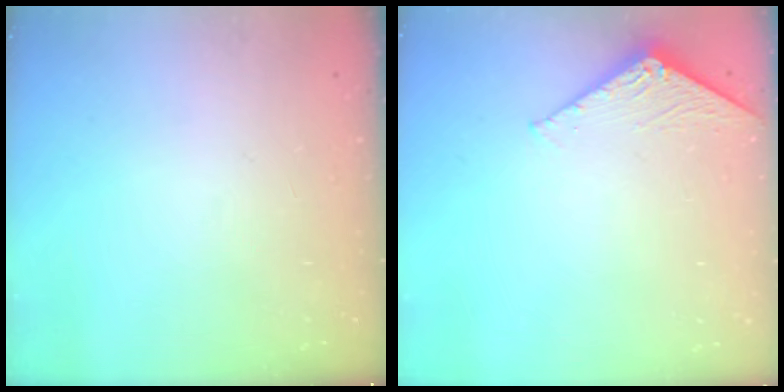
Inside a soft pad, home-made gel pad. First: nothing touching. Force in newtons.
{"total": 2.4, "press": 2.4, "slide": 0.2}